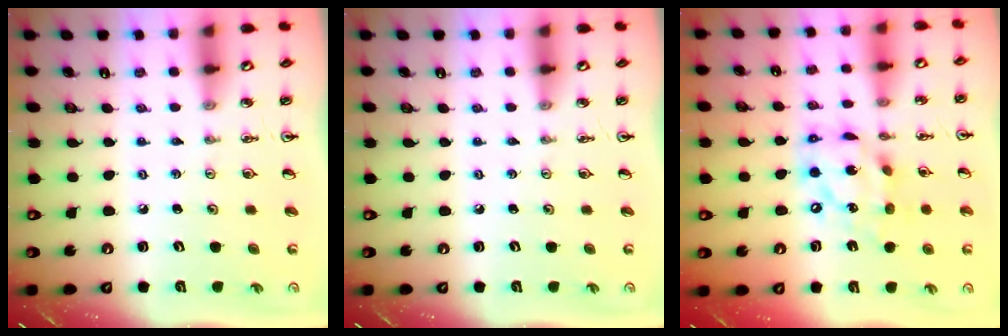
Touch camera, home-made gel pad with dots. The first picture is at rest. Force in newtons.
{"total": 0.0}
{"total": 14.5, "press": 14.5, "slide": 1.6}